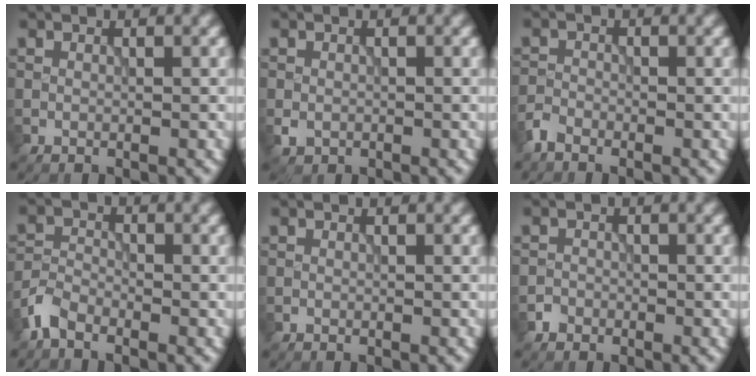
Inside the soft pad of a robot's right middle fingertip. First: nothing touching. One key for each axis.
{"total": 1.2, "fx": -0.3, "fy": 1.0, "fz": 0.5, "tx": -0.008, "ty": -0.006, "tz": -0.008}
{"total": 1.4, "fx": -1.3, "fy": 0.5, "fz": 0.4, "tx": -0.008, "ty": 0.001, "tz": -0.034}
{"total": 2.5, "fx": -2.0, "fy": 1.1, "fz": 1.0, "tx": -0.022, "ty": 0.004, "tz": -0.051}
{"total": 0.0}
{"total": 0.9, "fx": -0.6, "fy": 0.7, "fz": -0.1, "tx": 0.008, "ty": 0.002, "tz": -0.011}